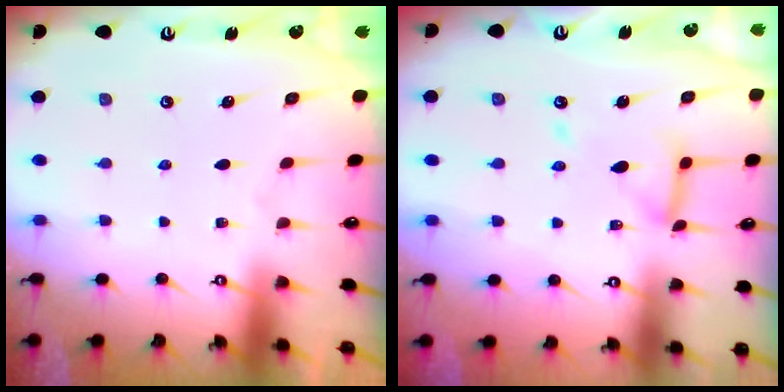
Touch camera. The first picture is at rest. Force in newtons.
{"total": 11.8, "press": 11.7, "slide": 1.1}